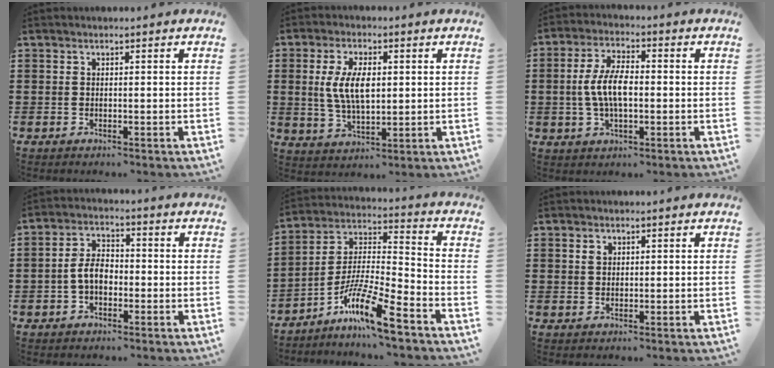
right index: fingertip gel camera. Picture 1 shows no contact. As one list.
[{"total": 7.6, "force": [0.9, 3.7, 6.5], "torque": [-0.134, 0.004, 0.010]}, {"total": 7.2, "force": [-0.4, 3.2, 6.4], "torque": [-0.143, 0.000, -0.014]}, {"total": 4.8, "force": [-1.2, 2.9, 3.6], "torque": [-0.087, 0.002, -0.029]}, {"total": 11.5, "force": [-8.5, 1.0, 7.7], "torque": [-0.151, 0.003, -0.167]}, {"total": 1.1, "force": [0.5, 0.9, 0.5], "torque": [-0.012, 0.002, 0.010]}]